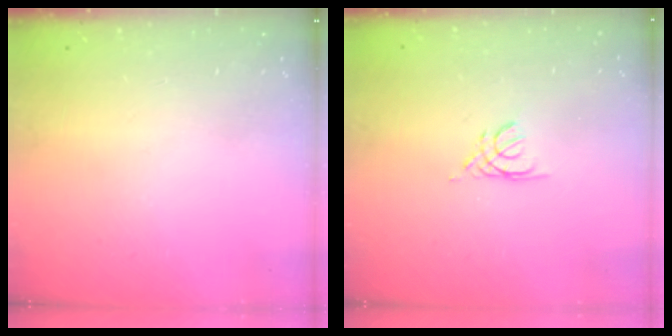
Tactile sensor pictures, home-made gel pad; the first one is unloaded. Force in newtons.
{"total": 2.2, "press": 2.2, "slide": 0.4}